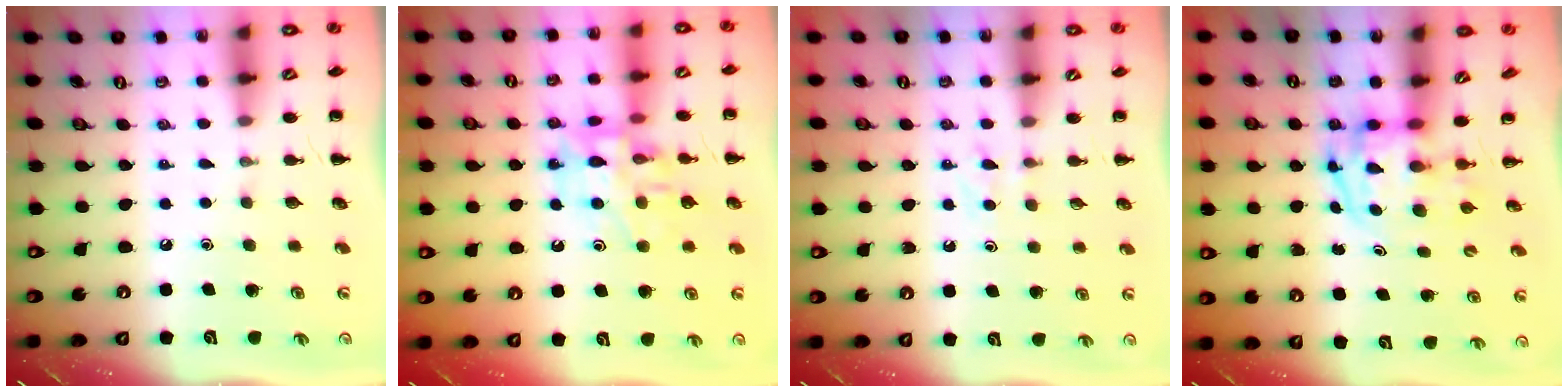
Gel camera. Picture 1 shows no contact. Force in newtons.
{"total": 12.8, "press": 12.6, "slide": 1.8}
{"total": 3.8, "press": 3.6, "slide": 1.2}
{"total": 3.7, "press": 3.6, "slide": 0.6}